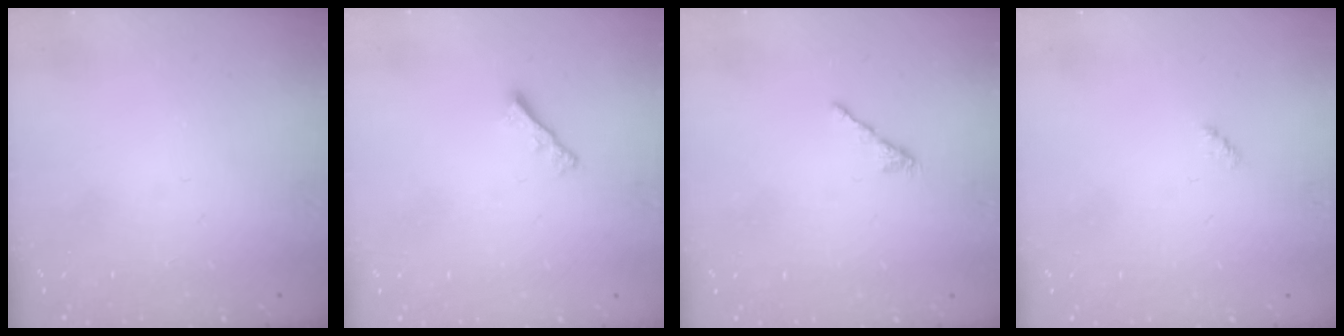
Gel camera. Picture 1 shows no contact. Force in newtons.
{"total": 2.2, "press": 2.1, "slide": 0.6}
{"total": 2.1, "press": 2.0, "slide": 0.7}
{"total": 2.4, "press": 2.4, "slide": 0.5}